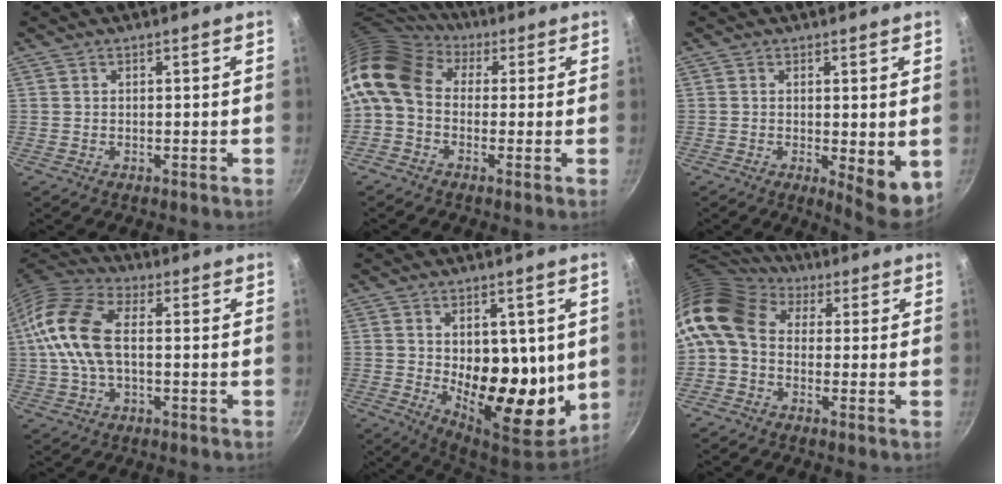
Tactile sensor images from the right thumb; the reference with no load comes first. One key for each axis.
{"total": 14.6, "fx": 1.8, "fy": 11.0, "fz": 9.5, "tx": -0.197, "ty": 0.032, "tz": 0.010}
{"total": 7.3, "fx": -0.5, "fy": 2.5, "fz": 6.8, "tx": -0.081, "ty": -0.013, "tz": -0.001}
{"total": 14.4, "fx": 0.5, "fy": 8.1, "fz": 11.9, "tx": -0.240, "ty": 0.031, "tz": -0.008}
{"total": 16.6, "fx": 1.0, "fy": 9.6, "fz": 13.5, "tx": -0.155, "ty": -0.054, "tz": 0.026}
{"total": 13.2, "fx": 1.4, "fy": 9.9, "fz": 8.6, "tx": -0.172, "ty": 0.028, "tz": 0.003}